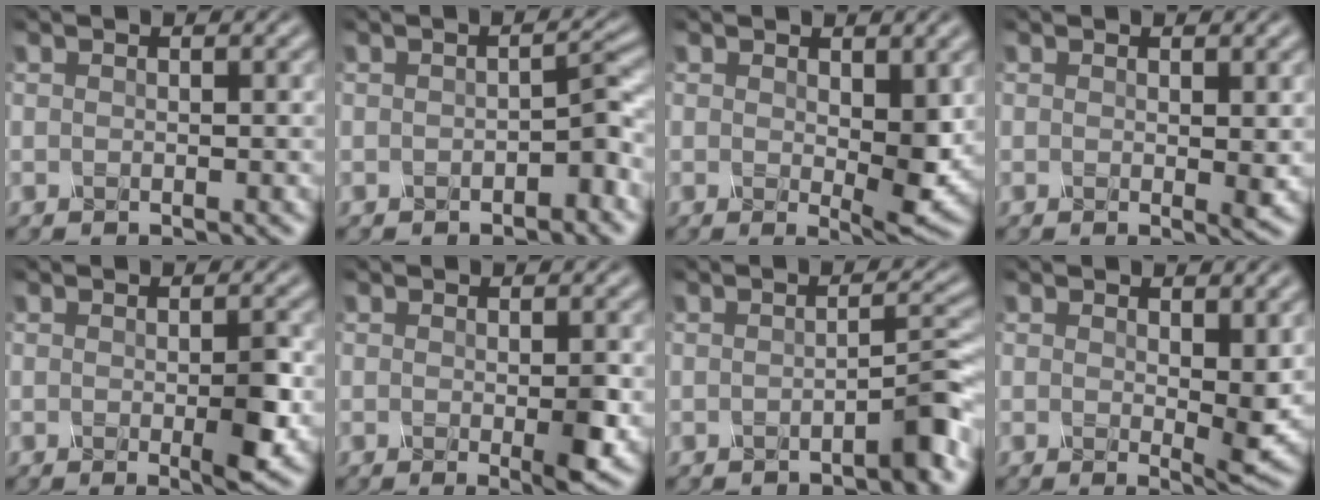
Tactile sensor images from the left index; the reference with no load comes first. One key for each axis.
{"total": 1.8, "fx": -1.2, "fy": 0.1, "fz": 1.3, "tx": -0.030, "ty": 0.009, "tz": -0.015}
{"total": 3.7, "fx": 0.1, "fy": 1.2, "fz": 3.5, "tx": -0.069, "ty": -0.006, "tz": 0.009}
{"total": 1.3, "fx": 0.0, "fy": 0.1, "fz": 1.2, "tx": -0.032, "ty": -0.004, "tz": 0.006}
{"total": 2.8, "fx": -0.9, "fy": 0.4, "fz": 2.6, "tx": -0.059, "ty": -0.006, "tz": -0.008}
{"total": 2.5, "fx": -0.7, "fy": 0.3, "fz": 2.4, "tx": -0.054, "ty": -0.007, "tz": -0.005}
{"total": 2.8, "fx": -2.0, "fy": 0.1, "fz": 2.0, "tx": -0.029, "ty": 0.011, "tz": -0.034}
{"total": 3.4, "fx": 0.2, "fy": 0.9, "fz": 3.2, "tx": -0.063, "ty": -0.005, "tz": 0.009}